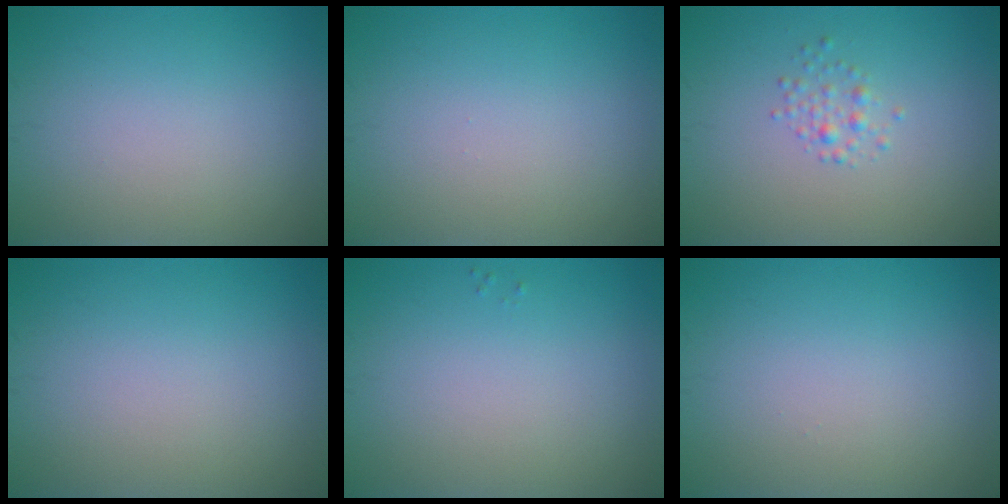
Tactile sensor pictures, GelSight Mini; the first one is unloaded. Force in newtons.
{"total": 0.0}
{"total": 1.3, "press": 1.3, "slide": 0.0}
{"total": 0.0}
{"total": 0.0}
{"total": 0.0}